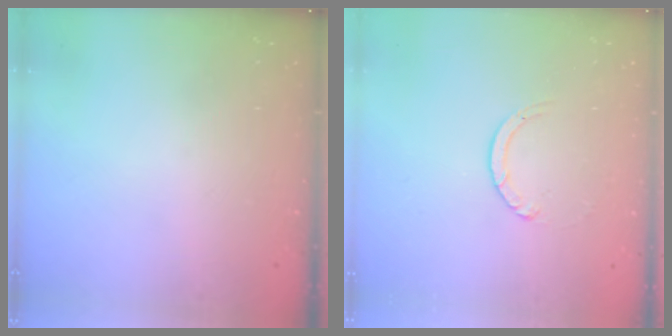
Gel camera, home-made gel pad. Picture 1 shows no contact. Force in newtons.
{"total": 2.4, "press": 2.4, "slide": 0.2}